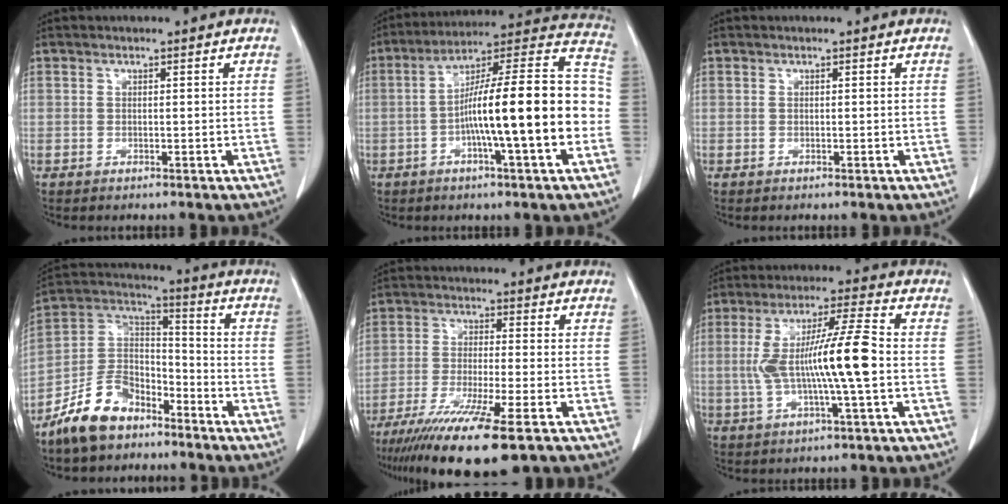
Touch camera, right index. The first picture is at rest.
{"total": 19.9, "force": [-3.7, 1.3, 19.5], "torque": [-0.280, 0.026, -0.063]}
{"total": 0.0}
{"total": 11.8, "force": [-8.5, 6.1, 5.4], "torque": [-0.116, 0.023, -0.164]}
{"total": 15.3, "force": [-10.4, 1.0, 11.2], "torque": [-0.194, -0.045, -0.172]}
{"total": 12.3, "force": [-0.8, 0.3, 12.3], "torque": [-0.236, 0.010, -0.017]}